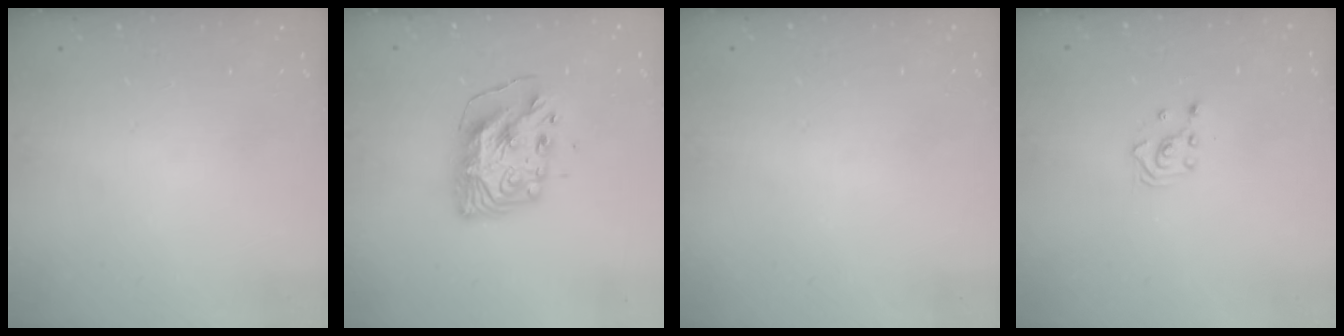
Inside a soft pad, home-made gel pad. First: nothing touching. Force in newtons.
{"total": 10.5, "press": 10.4, "slide": 1.0}
{"total": 0.0}
{"total": 2.3, "press": 2.3, "slide": 0.3}